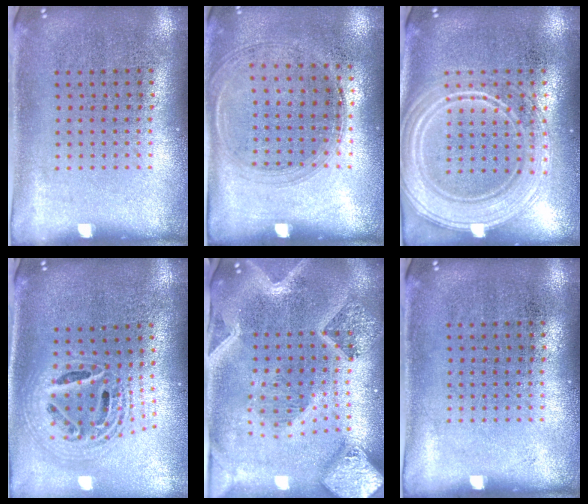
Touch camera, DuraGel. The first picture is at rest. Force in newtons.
{"total": 1.4, "press": 1.2, "slide": 0.6}
{"total": 3.8, "press": 3.8, "slide": 0.6}
{"total": 2.3, "press": 1.8, "slide": 1.4}
{"total": 3.8, "press": 3.0, "slide": 2.3}
{"total": 0.0}